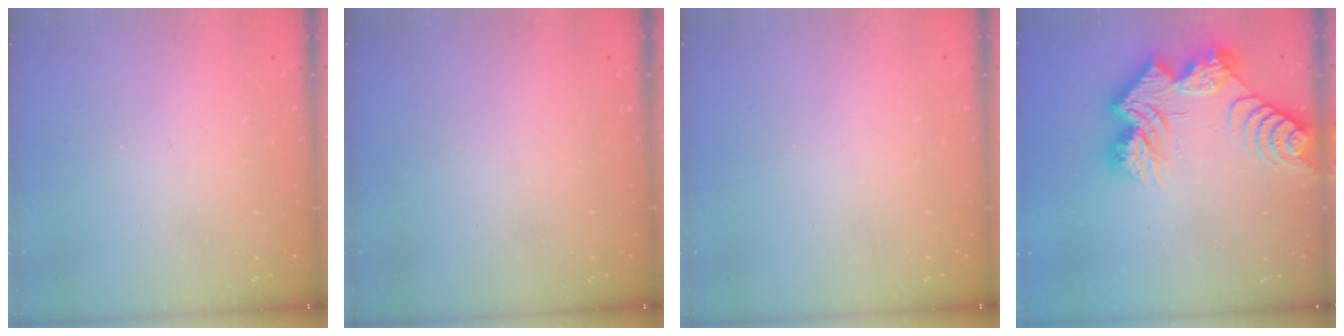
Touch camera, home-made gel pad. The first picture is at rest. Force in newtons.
{"total": 0.0}
{"total": 0.0}
{"total": 19.6, "press": 19.6, "slide": 1.4}